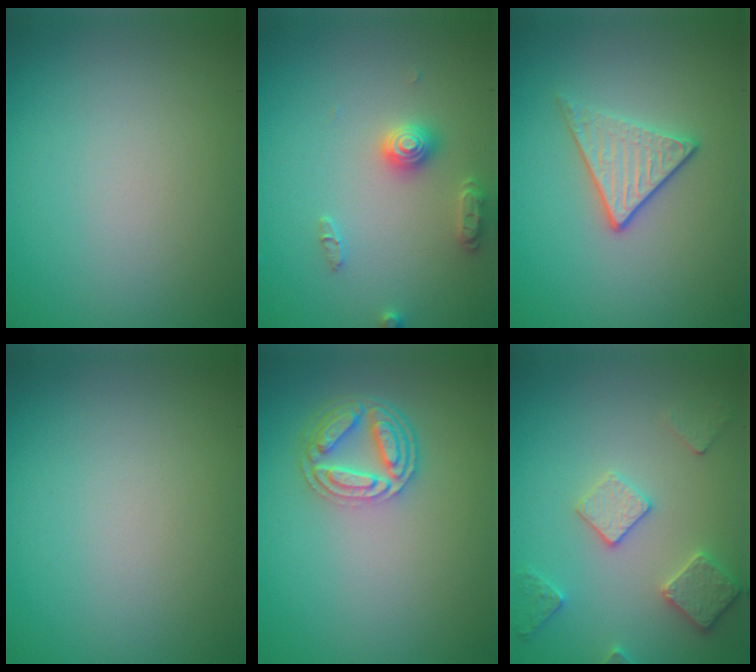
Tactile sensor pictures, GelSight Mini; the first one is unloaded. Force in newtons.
{"total": 2.8, "press": 2.8, "slide": 0.3}
{"total": 2.9, "press": 2.6, "slide": 1.4}
{"total": 0.0}
{"total": 4.5, "press": 3.4, "slide": 2.9}
{"total": 3.3, "press": 3.1, "slide": 1.3}